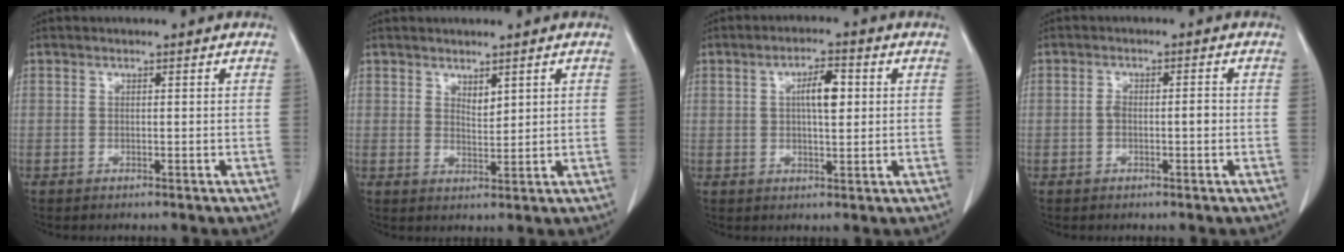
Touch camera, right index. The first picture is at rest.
{"total": 2.1, "force": [1.4, 0.8, 1.3], "torque": [-0.023, -0.007, 0.032]}
{"total": 5.0, "force": [1.0, 1.4, 4.7], "torque": [-0.081, 0.007, 0.017]}
{"total": 2.4, "force": [-0.5, 0.7, 2.2], "torque": [-0.039, 0.007, -0.007]}